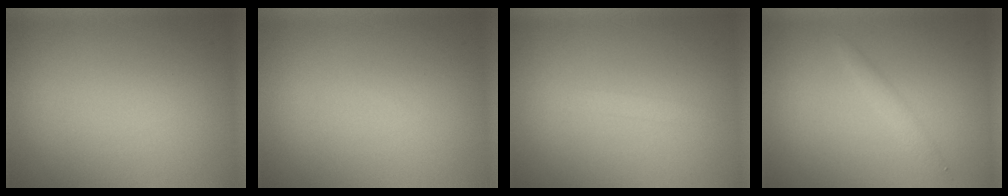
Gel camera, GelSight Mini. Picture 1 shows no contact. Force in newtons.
{"total": 0.0}
{"total": 0.8, "press": 0.8, "slide": 0.0}
{"total": 1.2, "press": 1.2, "slide": 0.1}